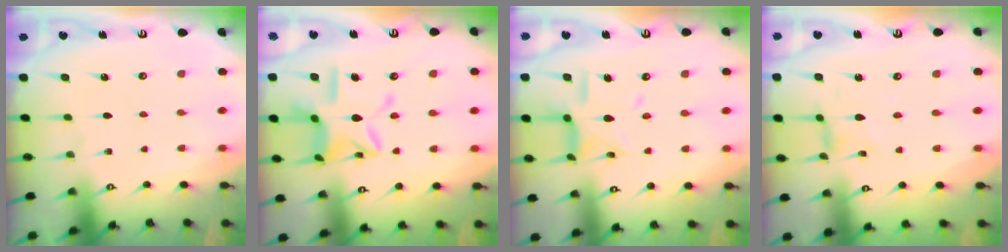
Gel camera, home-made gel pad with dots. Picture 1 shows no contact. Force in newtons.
{"total": 12.9, "press": 12.8, "slide": 0.9}
{"total": 11.8, "press": 11.7, "slide": 0.9}
{"total": 0.9, "press": 0.9, "slide": 0.3}